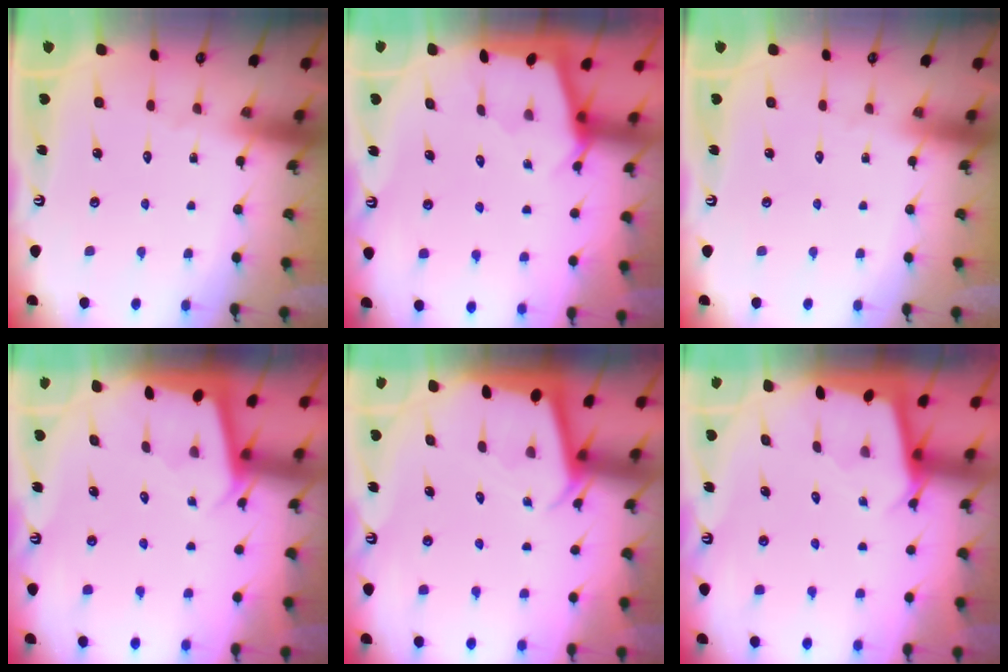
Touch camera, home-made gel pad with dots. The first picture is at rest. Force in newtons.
{"total": 2.2, "press": 2.2, "slide": 0.3}
{"total": 0.0}
{"total": 1.8, "press": 1.8, "slide": 0.1}
{"total": 2.1, "press": 2.1, "slide": 0.2}
{"total": 2.4, "press": 2.4, "slide": 0.2}